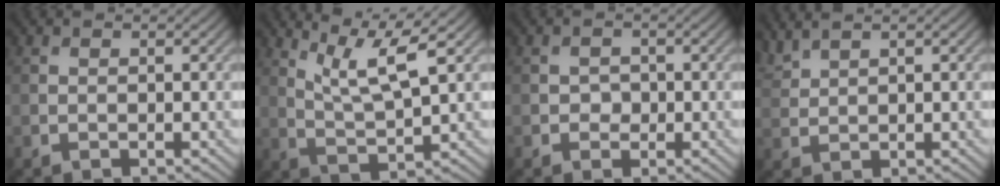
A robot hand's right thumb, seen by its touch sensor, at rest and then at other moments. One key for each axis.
{"total": 7.0, "fx": 4.1, "fy": 1.1, "fz": 5.6, "tx": -0.114, "ty": -0.001, "tz": 0.086}
{"total": 1.5, "fx": -0.3, "fy": 1.4, "fz": 0.5, "tx": -0.006, "ty": -0.004, "tz": -0.009}
{"total": 2.6, "fx": 2.3, "fy": 0.3, "fz": 1.0, "tx": -0.028, "ty": 0.010, "tz": 0.056}